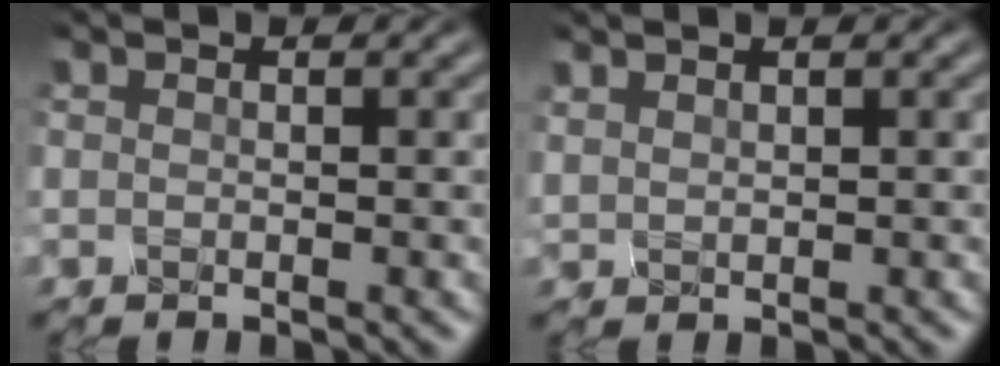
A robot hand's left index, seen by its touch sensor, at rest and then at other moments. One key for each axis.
{"total": 1.0, "fx": 1.0, "fy": 0.1, "fz": 0.2, "tx": -0.002, "ty": 0.006, "tz": 0.027}